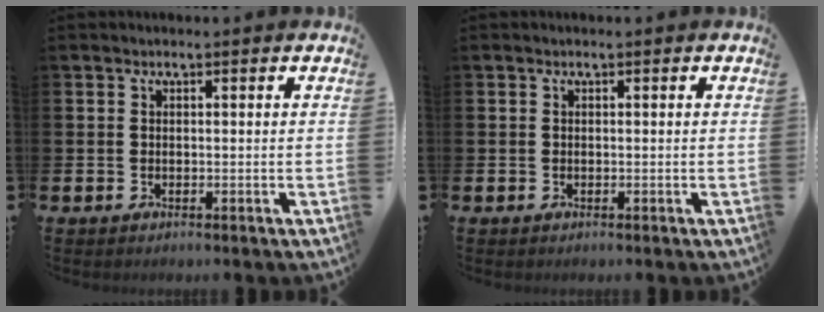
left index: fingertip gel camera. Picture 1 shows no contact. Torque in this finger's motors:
{"motor_torque": [-0.04, 0.00, 0.01, 0.00]}